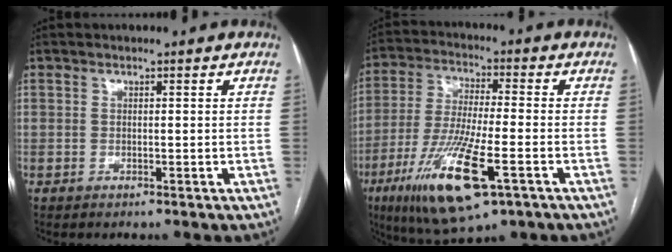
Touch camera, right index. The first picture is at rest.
{"total": 16.0, "force": [-7.2, 2.8, 14.1], "torque": [-0.293, -0.034, -0.121]}